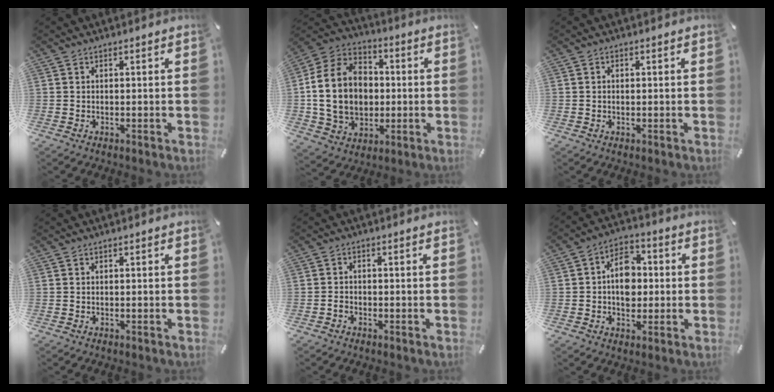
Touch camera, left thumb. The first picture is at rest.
{"total": 17.0, "force": [-0.2, 14.0, 9.6], "torque": [-0.221, 0.011, -0.002]}
{"total": 0.9, "force": [0.1, 0.6, 0.7], "torque": [-0.014, 0.003, 0.000]}
{"total": 0.0}
{"total": 1.2, "force": [-0.8, 0.8, 0.6], "torque": [-0.012, 0.002, -0.016]}
{"total": 9.1, "force": [-0.3, 7.0, 5.8], "torque": [-0.095, 0.011, -0.004]}